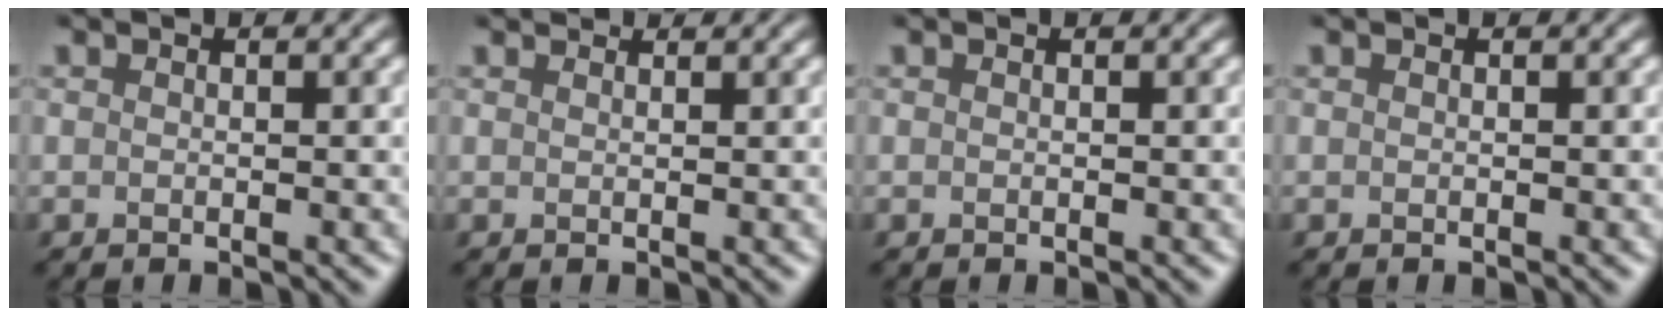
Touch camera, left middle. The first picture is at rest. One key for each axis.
{"total": 1.8, "fx": 1.7, "fy": 0.5, "fz": 0.6, "tx": 0.000, "ty": 0.014, "tz": 0.010}
{"total": 0.0}
{"total": 0.0}